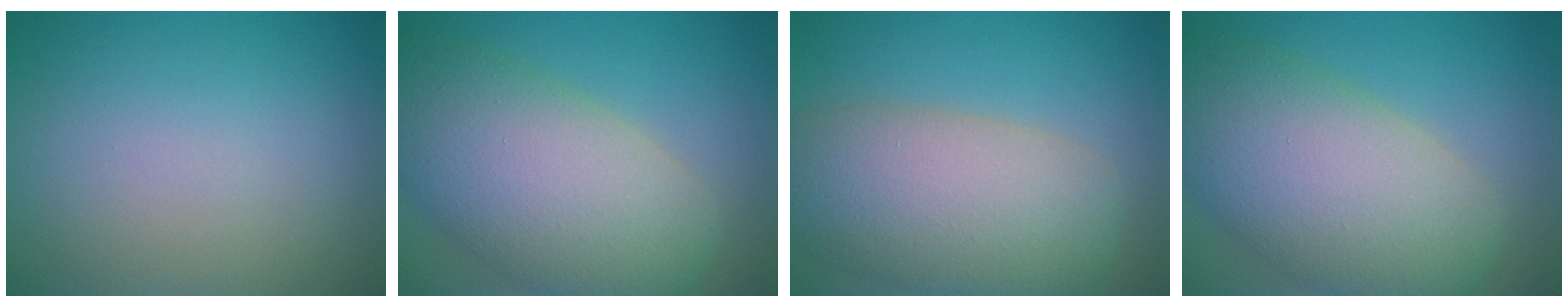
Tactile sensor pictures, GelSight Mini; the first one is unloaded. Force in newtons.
{"total": 11.4, "press": 11.4, "slide": 0.8}
{"total": 9.6, "press": 9.6, "slide": 0.7}
{"total": 11.4, "press": 11.4, "slide": 0.8}